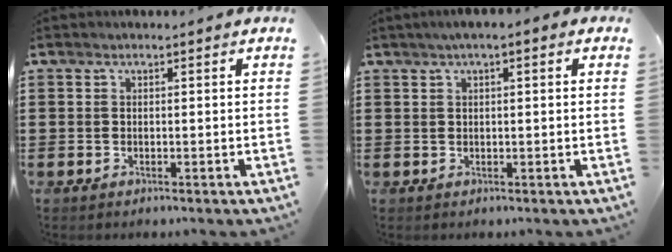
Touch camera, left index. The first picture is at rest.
{"total": 1.6, "force": [0.4, 0.3, 1.6], "torque": [-0.029, 0.001, 0.008]}